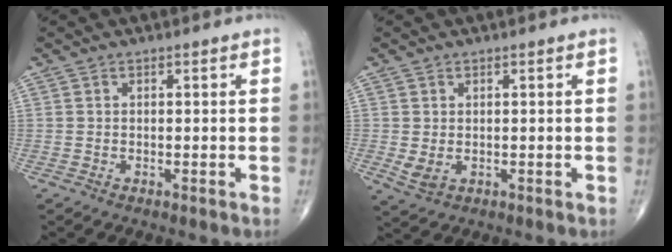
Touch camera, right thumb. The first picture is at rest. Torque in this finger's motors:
{"motor_torque": [1.92, 2.04, 0.27, 0.08, 0.00]}